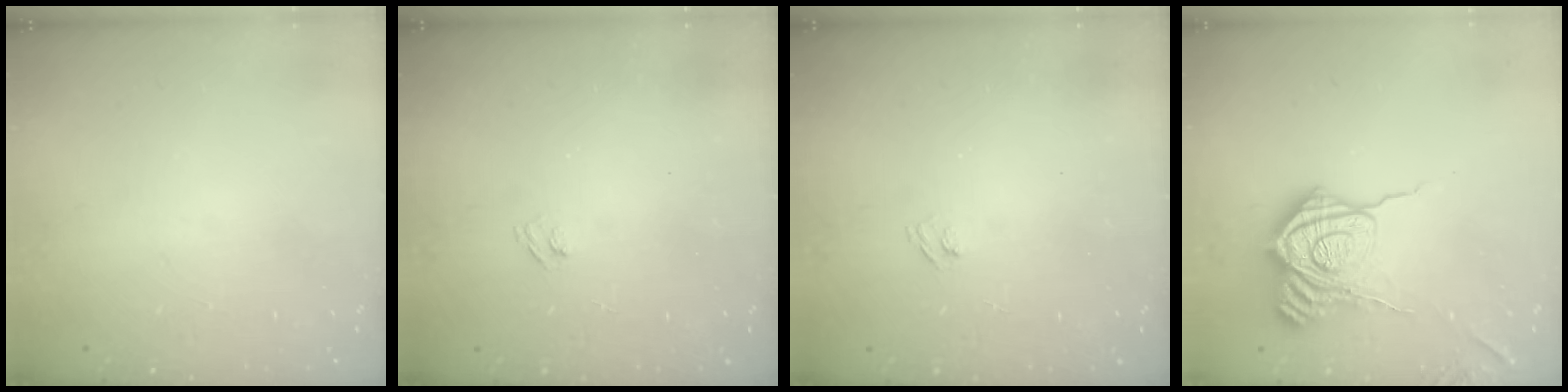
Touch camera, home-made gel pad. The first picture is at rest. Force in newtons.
{"total": 2.7, "press": 2.5, "slide": 0.9}
{"total": 2.7, "press": 2.5, "slide": 0.9}
{"total": 19.7, "press": 19.7, "slide": 1.0}